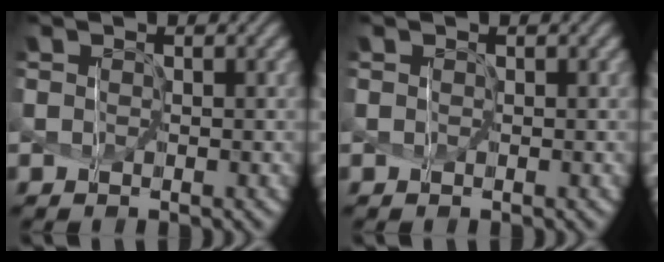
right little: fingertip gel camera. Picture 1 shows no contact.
{"total": 0.0}